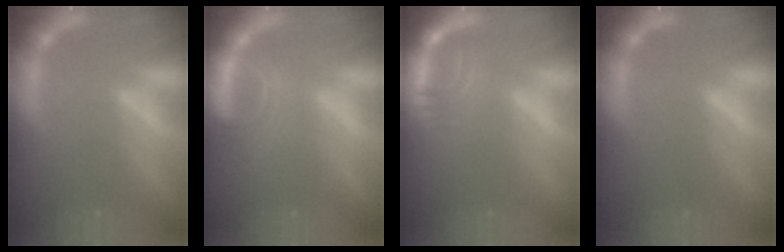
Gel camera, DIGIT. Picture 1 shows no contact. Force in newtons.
{"total": 5.0}
{"total": 4.5}
{"total": 0.0}